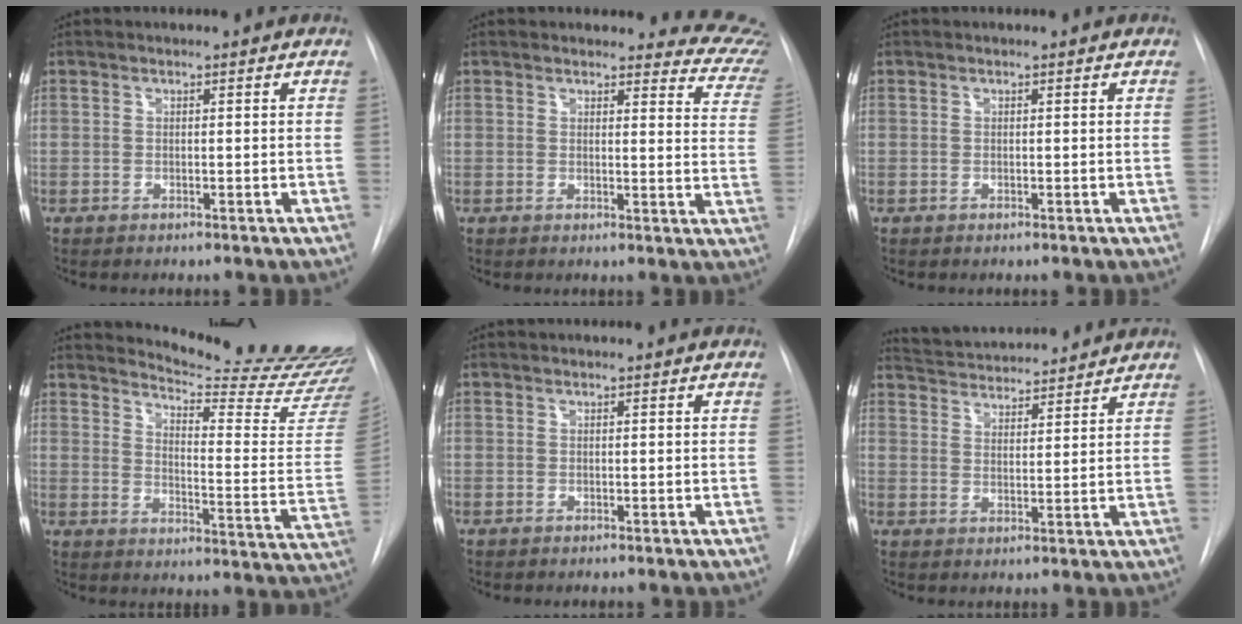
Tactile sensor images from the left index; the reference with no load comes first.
{"total": 10.8, "force": [10.6, 2.1, 0.3], "torque": [0.041, -0.086, 0.071]}
{"total": 0.0}
{"total": 21.9, "force": [21.2, -0.1, 5.7], "torque": [-0.086, -0.156, 0.248]}
{"total": 0.0}
{"total": 13.7, "force": [13.0, 2.1, 3.8], "torque": [-0.064, 0.026, 0.196]}